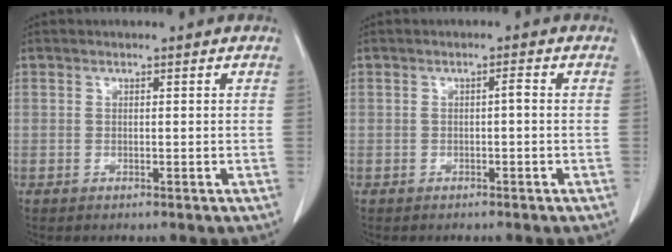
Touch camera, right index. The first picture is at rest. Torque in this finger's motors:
{"motor_torque": [0.15, -0.10, 0.00, 0.01]}